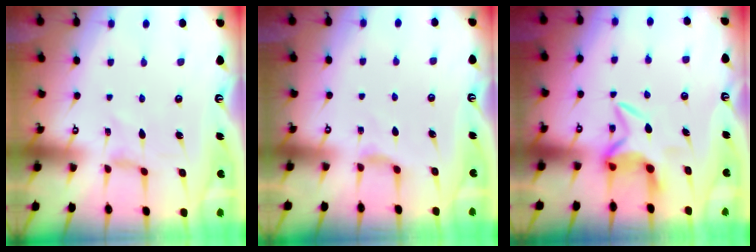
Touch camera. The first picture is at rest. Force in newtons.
{"total": 3.0, "press": 2.9, "slide": 0.5}
{"total": 6.9, "press": 6.9, "slide": 0.5}